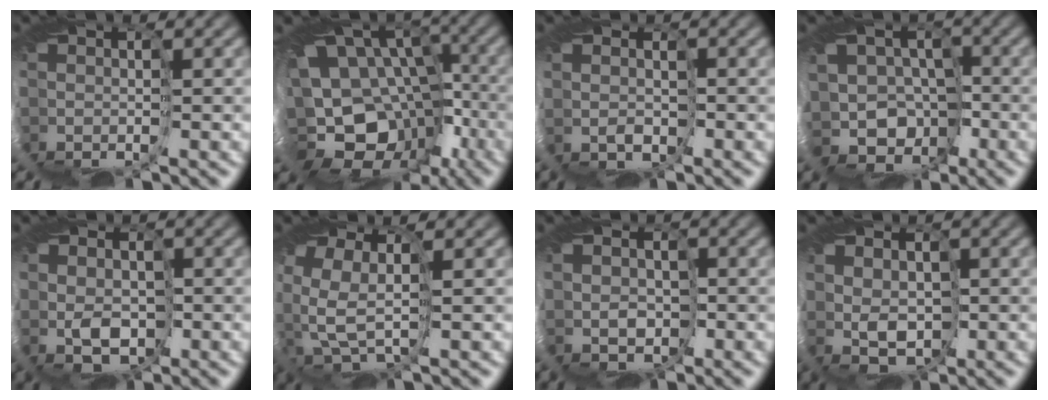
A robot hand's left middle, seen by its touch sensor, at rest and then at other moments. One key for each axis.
{"total": 15.6, "fx": -2.0, "fy": 13.2, "fz": 8.0, "tx": -0.145, "ty": 0.000, "tz": -0.031}
{"total": 2.0, "fx": 1.7, "fy": -0.2, "fz": -1.0, "tx": 0.017, "ty": 0.000, "tz": 0.030}
{"total": 6.2, "fx": -2.6, "fy": 5.4, "fz": 1.5, "tx": -0.020, "ty": 0.002, "tz": -0.068}
{"total": 1.8, "fx": 1.6, "fy": 0.8, "fz": 0.4, "tx": -0.020, "ty": -0.001, "tz": 0.020}
{"total": 3.0, "fx": 2.3, "fy": 0.6, "fz": 1.8, "tx": -0.088, "ty": -0.002, "tz": 0.042}
{"total": 2.3, "fx": 1.9, "fy": 1.2, "fz": -0.2, "tx": 0.001, "ty": 0.002, "tz": 0.024}
{"total": 2.2, "fx": 2.0, "fy": 0.8, "fz": 0.5, "tx": -0.022, "ty": 0.007, "tz": 0.031}